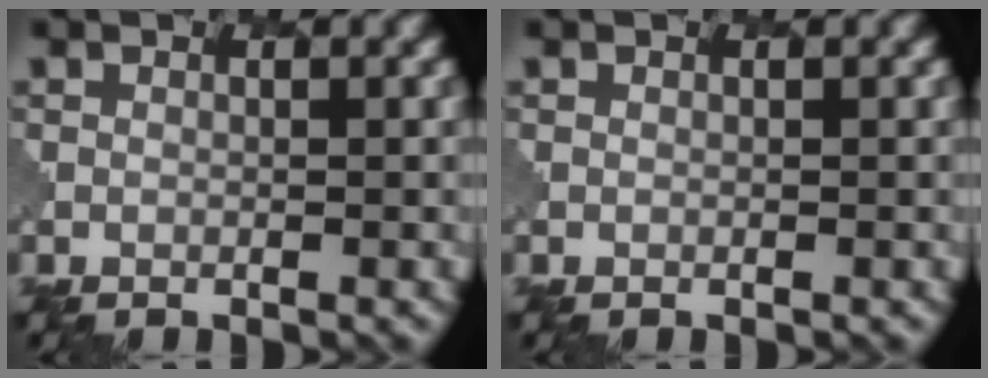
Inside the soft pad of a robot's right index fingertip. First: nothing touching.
{"total": 0.0}